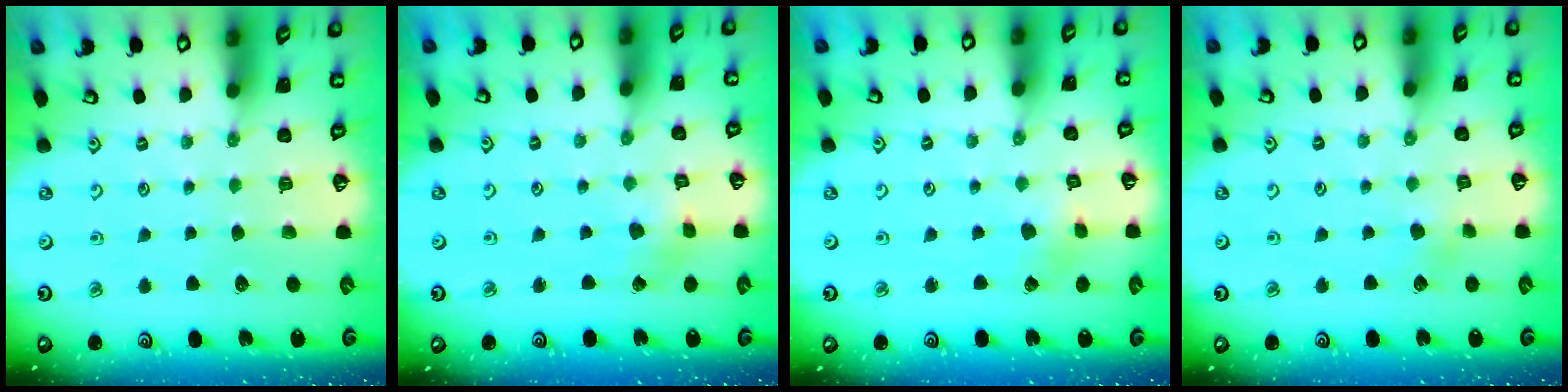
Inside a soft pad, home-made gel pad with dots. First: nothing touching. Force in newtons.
{"total": 2.7, "press": 2.7, "slide": 0.3}
{"total": 1.9, "press": 1.9, "slide": 0.1}
{"total": 2.9, "press": 2.8, "slide": 0.9}